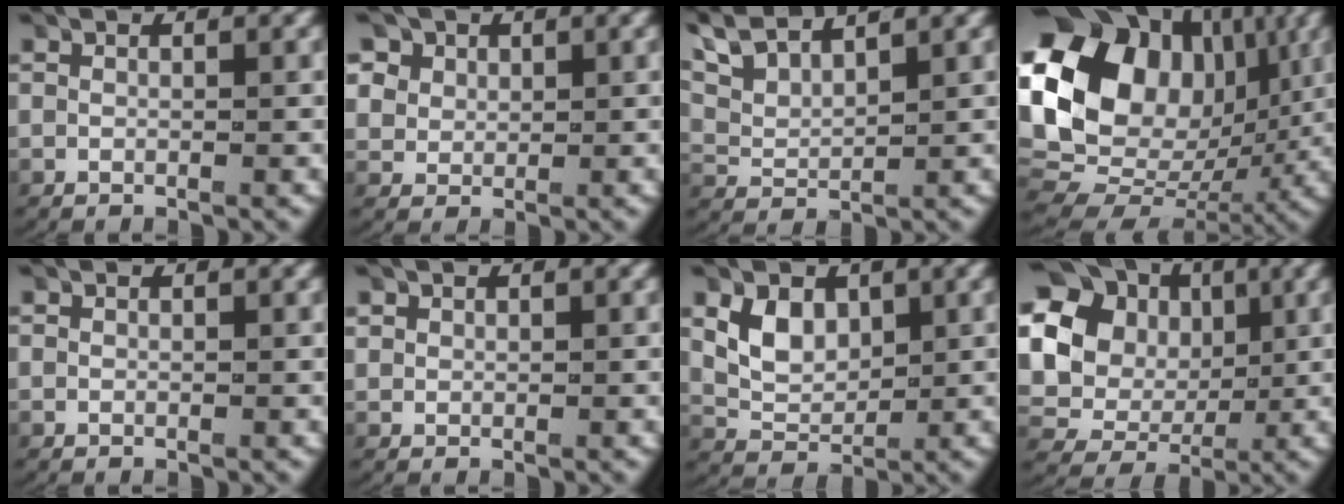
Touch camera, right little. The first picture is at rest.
{"total": 3.6, "force": [1.6, 2.9, 1.4], "torque": [-0.035, -0.004, 0.033]}
{"total": 5.1, "force": [3.3, 2.6, 2.7], "torque": [-0.077, 0.002, 0.059]}
{"total": 18.6, "force": [1.8, 14.3, 11.7], "torque": [-0.223, -0.010, 0.026]}
{"total": 0.0}
{"total": 0.8, "force": [0.4, 0.6, 0.3], "torque": [-0.009, 0.000, 0.012]}
{"total": 3.9, "force": [0.9, 2.9, 2.4], "torque": [-0.051, -0.009, 0.020]}
{"total": 15.1, "force": [3.2, 13.0, 7.0], "torque": [-0.159, -0.004, 0.039]}